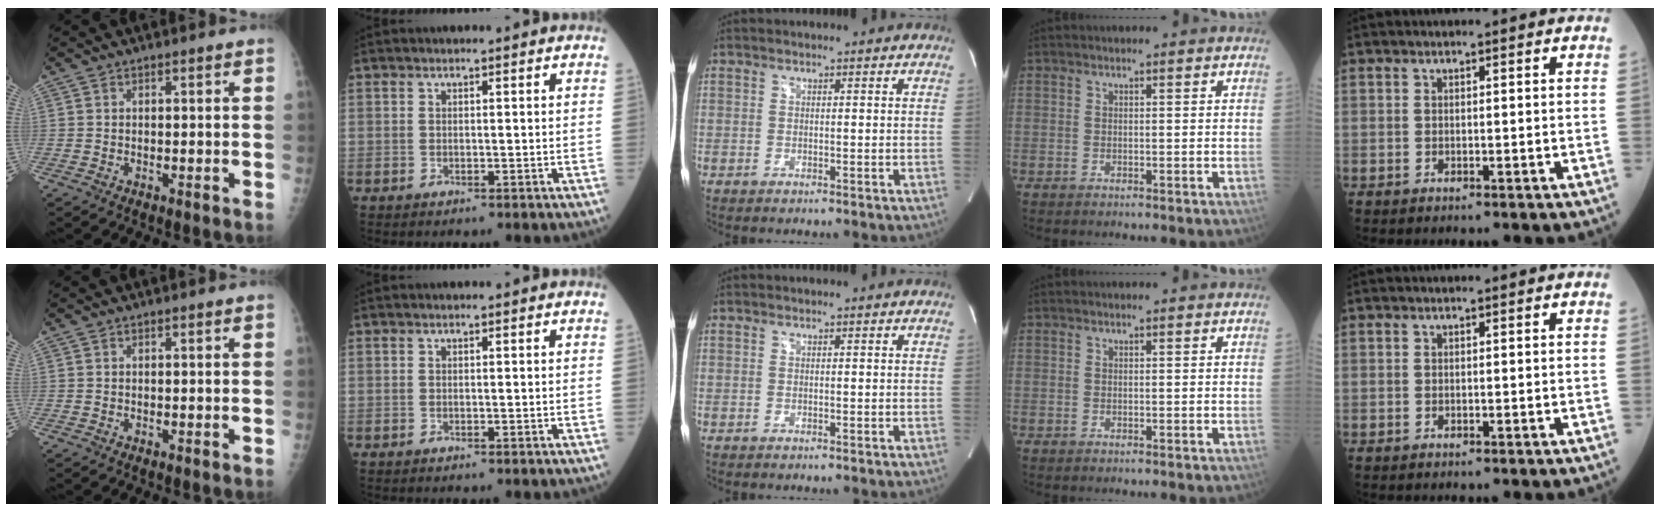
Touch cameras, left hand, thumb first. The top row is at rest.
{}